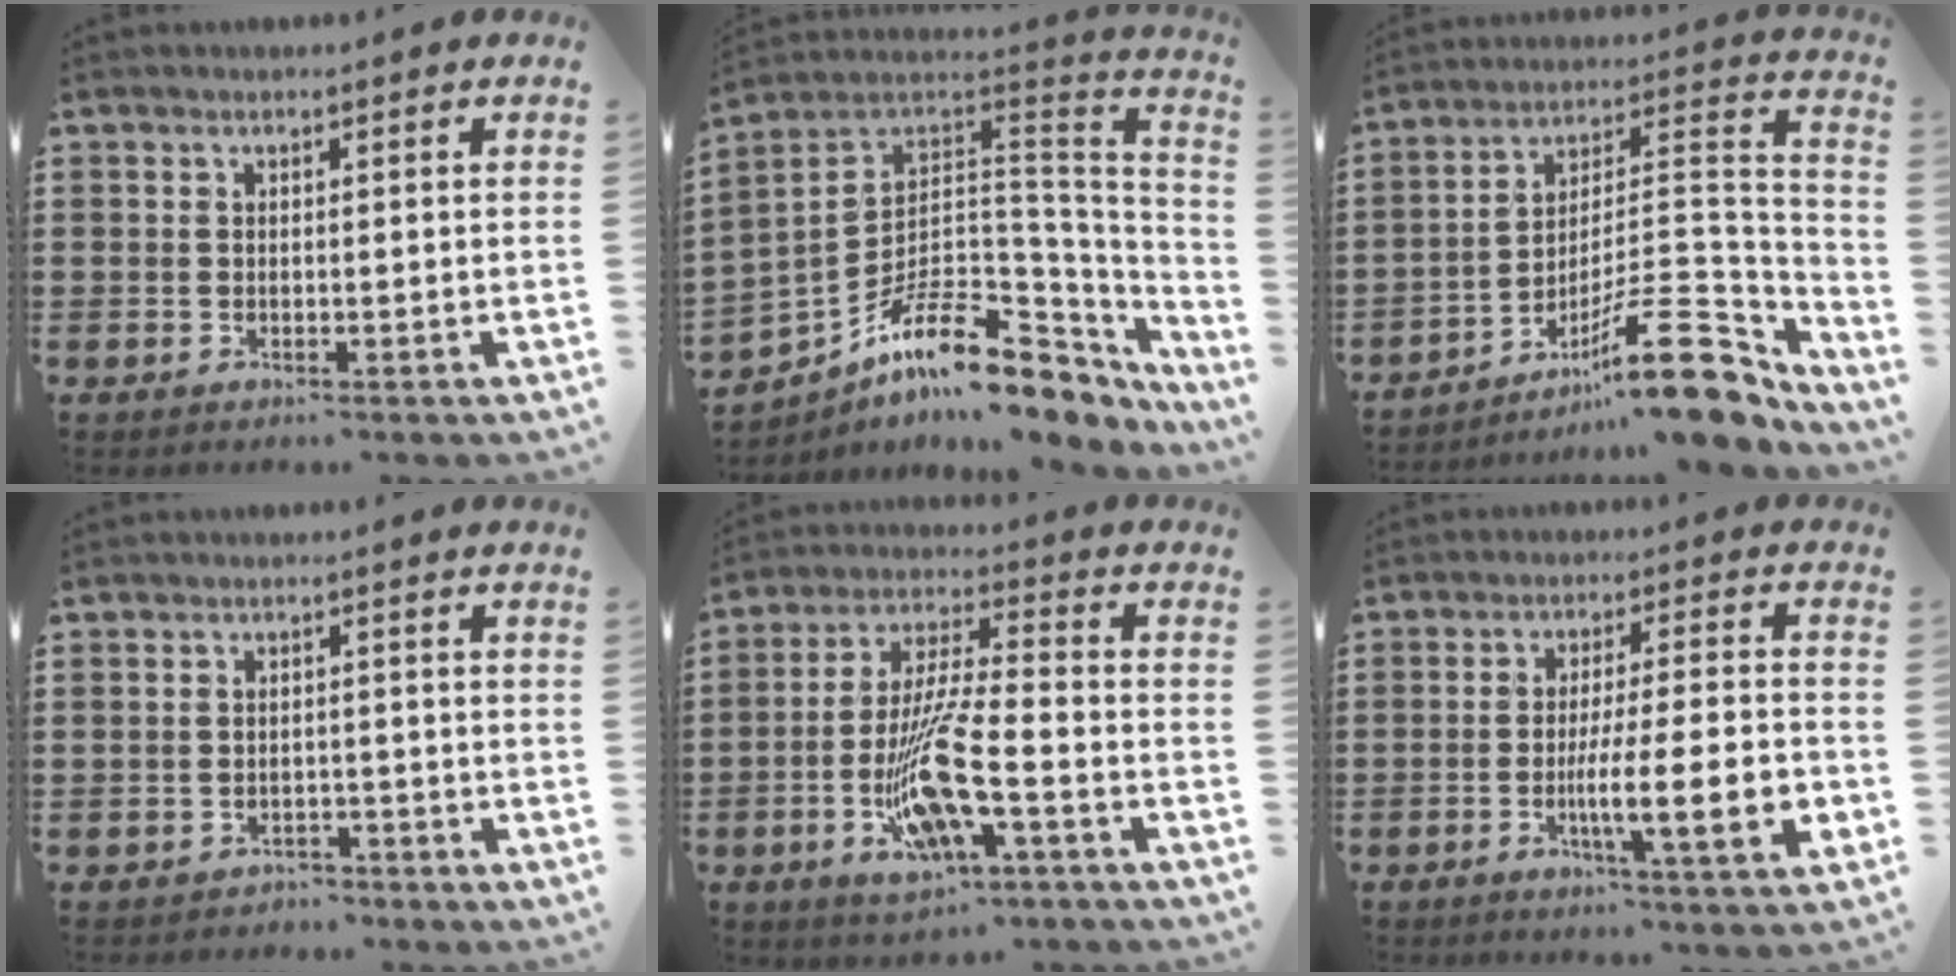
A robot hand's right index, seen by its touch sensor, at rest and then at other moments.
{"total": 11.9, "force": [-7.3, 5.3, 7.8], "torque": [-0.133, 0.007, -0.129]}
{"total": 16.5, "force": [-10.4, 4.5, 11.9], "torque": [-0.155, 0.034, -0.177]}
{"total": 1.8, "force": [-1.6, 0.6, -0.2], "torque": [-0.002, 0.004, -0.039]}
{"total": 12.3, "force": [-4.2, 2.2, 11.4], "torque": [-0.239, -0.014, -0.080]}
{"total": 11.3, "force": [-3.3, 1.5, 10.7], "torque": [-0.195, -0.014, -0.059]}